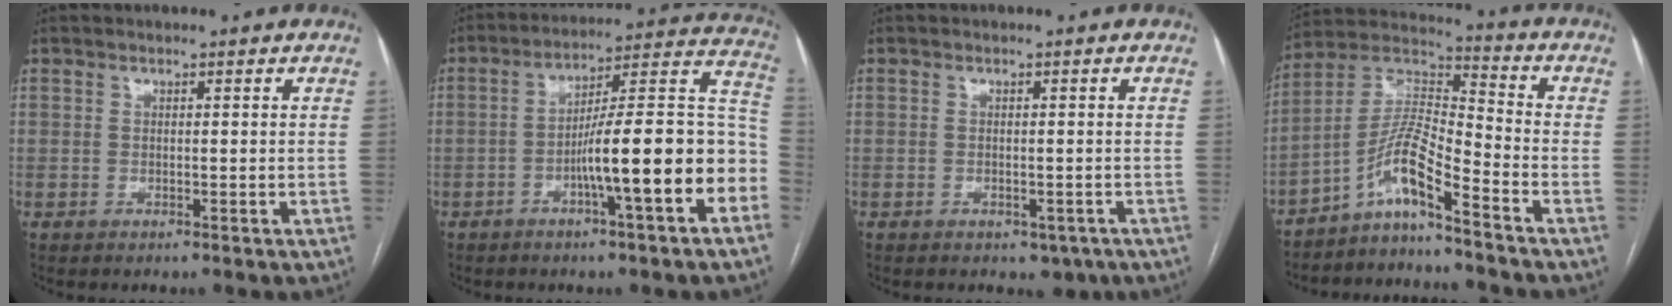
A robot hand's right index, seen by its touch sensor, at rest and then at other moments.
{"total": 17.1, "force": [-5.3, 1.6, 16.2], "torque": [-0.209, 0.033, -0.078]}
{"total": 2.4, "force": [-1.3, 1.7, 1.0], "torque": [-0.002, 0.004, -0.010]}
{"total": 9.2, "force": [-6.4, 0.3, 6.7], "torque": [-0.140, 0.017, -0.125]}